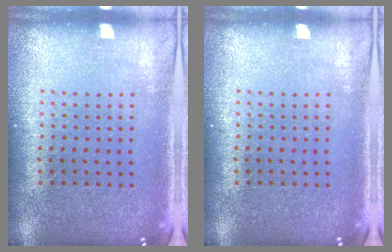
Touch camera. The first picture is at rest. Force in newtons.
{"total": 0.0}